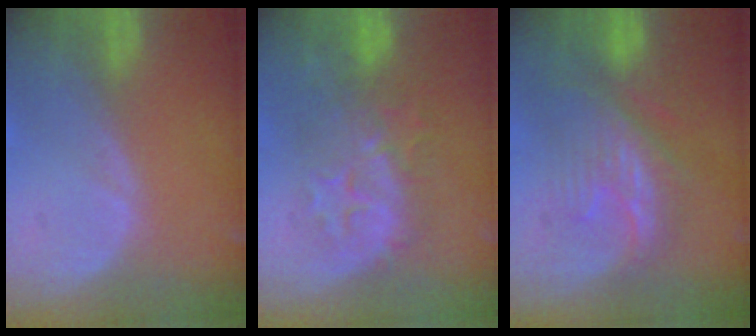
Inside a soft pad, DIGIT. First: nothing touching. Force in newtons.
{"total": 8.5, "press": 8.4, "slide": 1.3}
{"total": 8.4, "press": 8.1, "slide": 2.1}